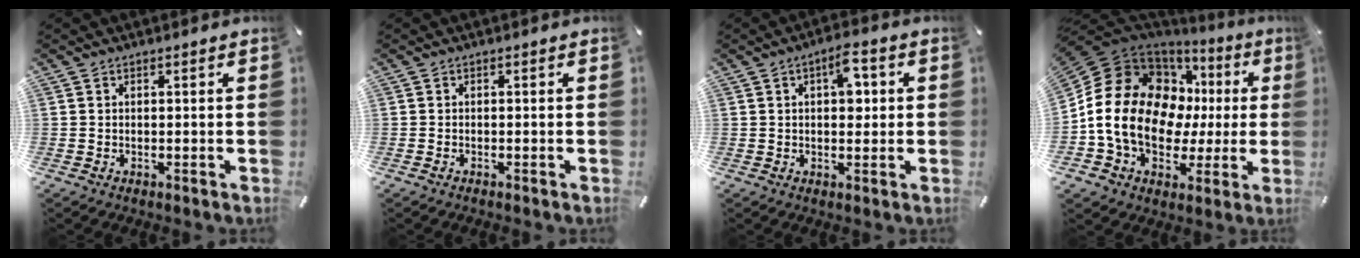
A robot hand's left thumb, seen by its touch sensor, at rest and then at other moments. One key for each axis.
{"total": 0.5, "fx": -0.4, "fy": 0.1, "fz": 0.3, "tx": -0.006, "ty": -0.004, "tz": -0.007}
{"total": 6.4, "fx": 1.3, "fy": 3.3, "fz": 5.3, "tx": -0.073, "ty": 0.001, "tz": 0.015}
{"total": 21.0, "fx": 0.6, "fy": 15.9, "fz": 13.8, "tx": -0.273, "ty": -0.014, "tz": 0.020}